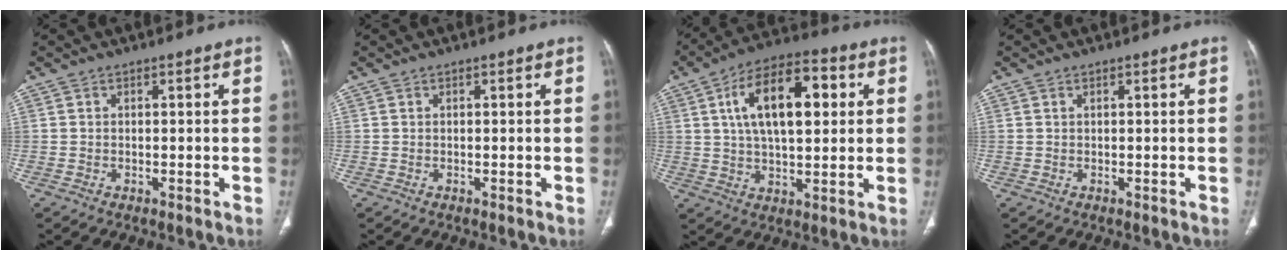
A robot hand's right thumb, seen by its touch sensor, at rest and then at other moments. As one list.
[{"total": 0.0}, {"total": 16.5, "force": [4.3, 8.0, 13.8], "torque": [-0.213, 0.011, 0.068]}, {"total": 0.0}]